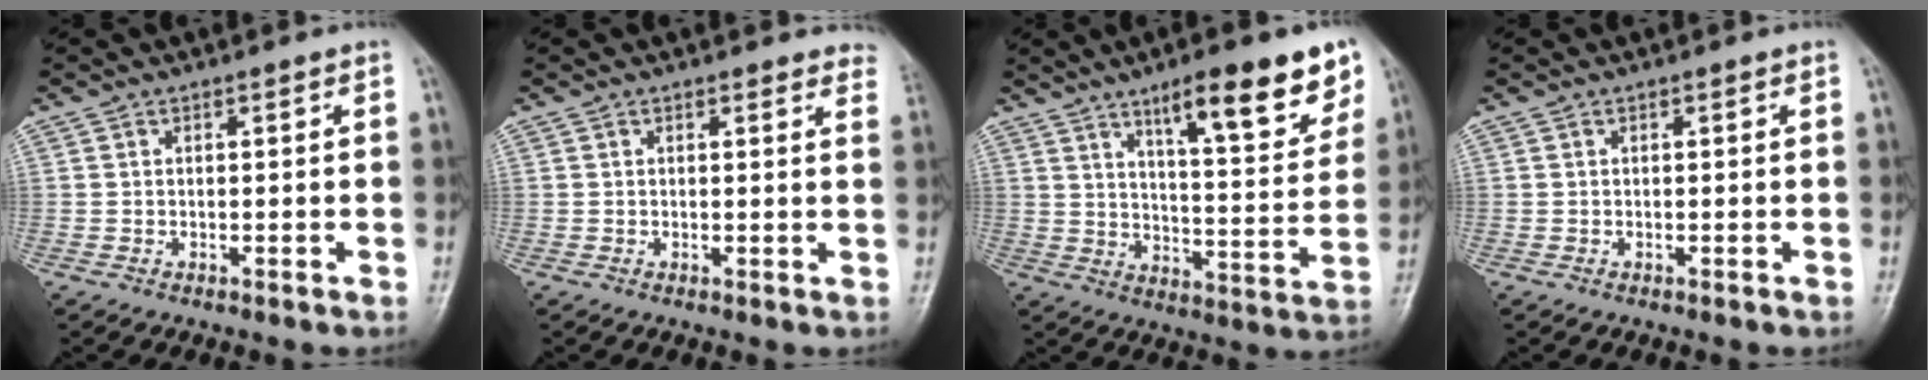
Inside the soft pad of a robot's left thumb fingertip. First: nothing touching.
{"total": 4.8, "force": [4.4, 1.3, 1.0], "torque": [0.014, -0.017, 0.025]}
{"total": 16.8, "force": [10.4, 4.3, 12.5], "torque": [-0.145, -0.051, 0.158]}
{"total": 0.0}